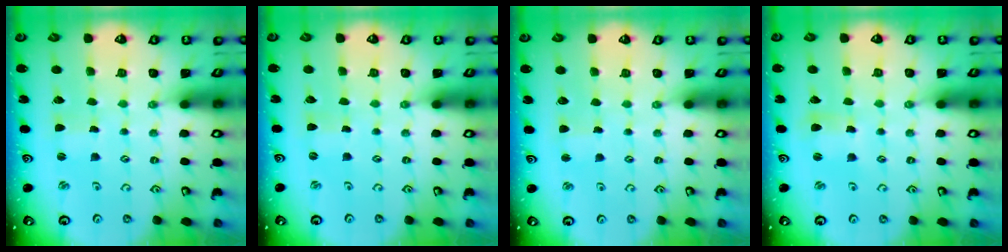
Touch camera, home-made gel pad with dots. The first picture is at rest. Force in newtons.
{"total": 0.0}
{"total": 2.0, "press": 2.0, "slide": 0.3}
{"total": 2.7, "press": 2.6, "slide": 0.3}